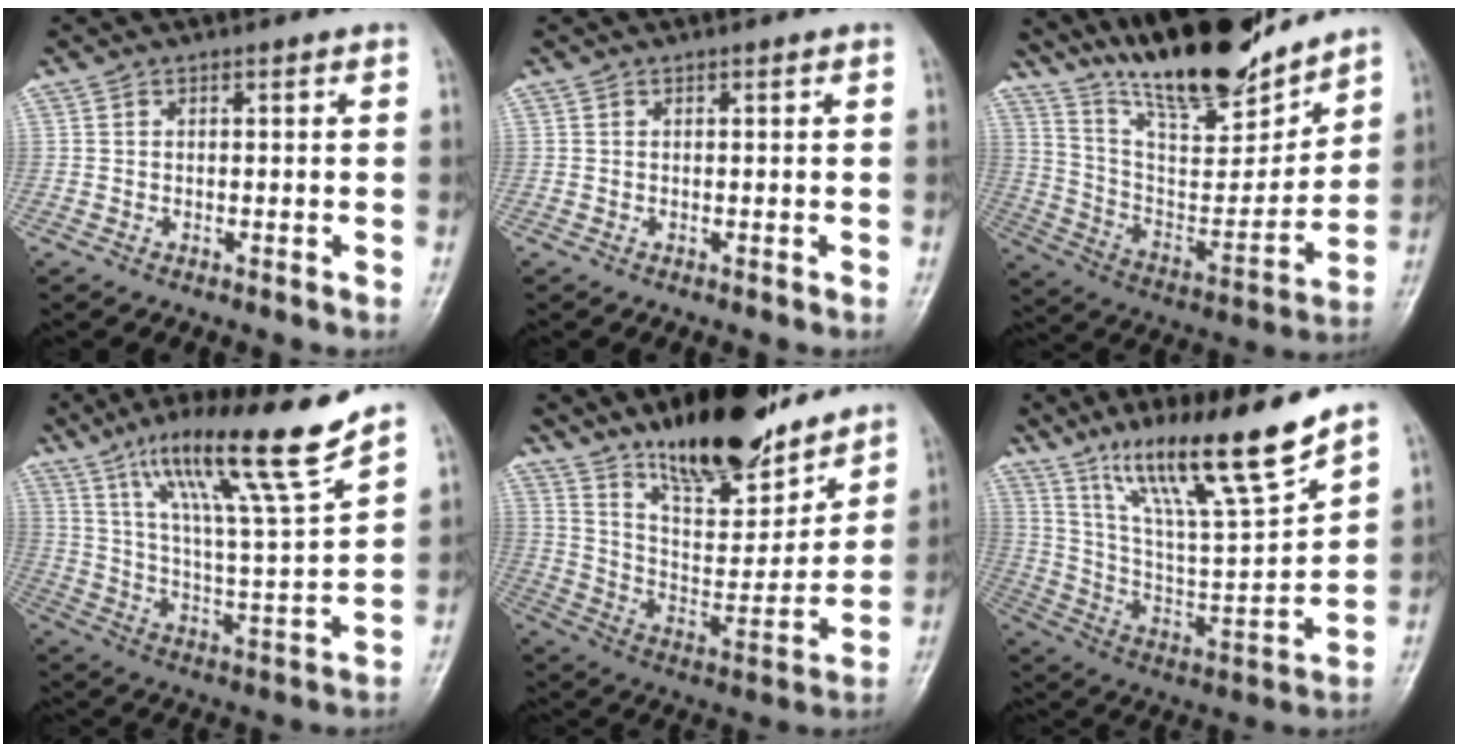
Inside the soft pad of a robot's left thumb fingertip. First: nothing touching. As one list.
[{"total": 0.0}, {"total": 21.6, "force": [18.2, 5.2, 10.3], "torque": [-0.133, -0.101, 0.317]}, {"total": 19.0, "force": [13.1, 0.8, 13.8], "torque": [-0.213, -0.065, 0.222]}, {"total": 20.4, "force": [15.4, 6.9, 11.5], "torque": [-0.133, -0.095, 0.261]}, {"total": 20.1, "force": [14.0, 2.2, 14.1], "torque": [-0.218, -0.067, 0.253]}]